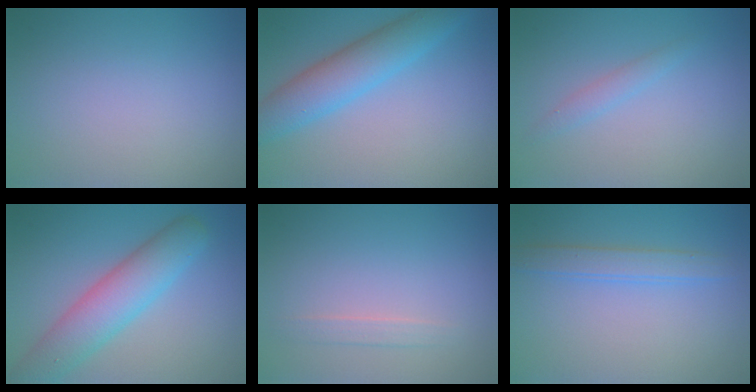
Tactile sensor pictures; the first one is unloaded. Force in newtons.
{"total": 5.3, "press": 5.3, "slide": 0.1}
{"total": 1.2, "press": 1.2, "slide": 0.1}
{"total": 6.2, "press": 6.2, "slide": 0.3}
{"total": 1.1, "press": 1.1, "slide": 0.2}
{"total": 2.2, "press": 2.2, "slide": 0.1}